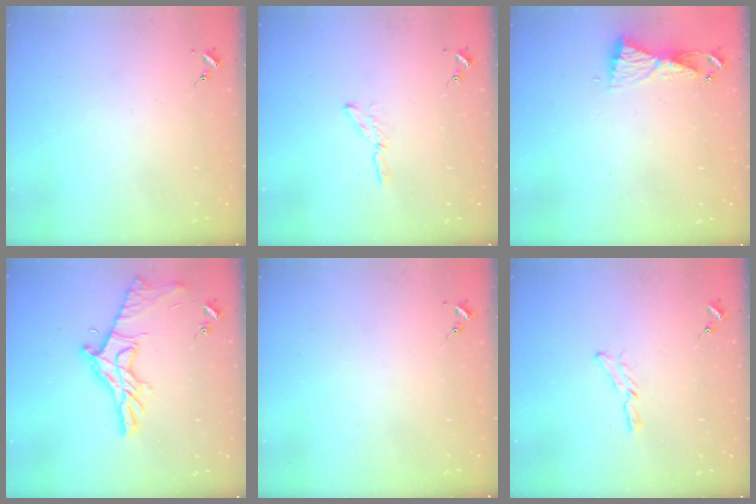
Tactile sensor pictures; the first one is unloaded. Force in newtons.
{"total": 3.7, "press": 3.7, "slide": 0.4}
{"total": 5.9, "press": 5.9, "slide": 0.6}
{"total": 14.6, "press": 14.6, "slide": 0.4}
{"total": 0.0}
{"total": 5.3, "press": 5.2, "slide": 0.6}